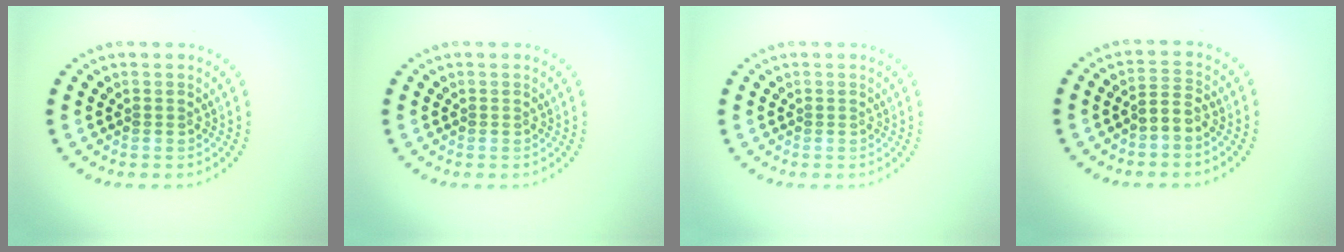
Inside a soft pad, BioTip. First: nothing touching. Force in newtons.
{"total": 0.0}
{"total": 0.0}
{"total": 1.7, "press": 1.3, "slide": 1.0}